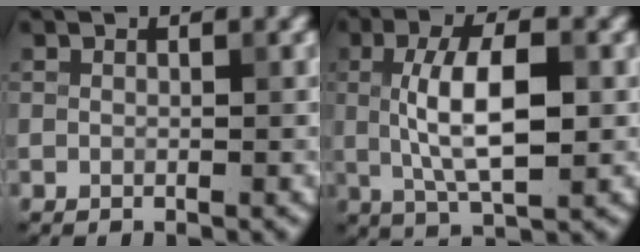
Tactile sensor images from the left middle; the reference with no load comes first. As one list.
[{"total": 6.9, "force": [0.3, 2.5, 6.4], "torque": [-0.122, 0.006, 0.004]}]